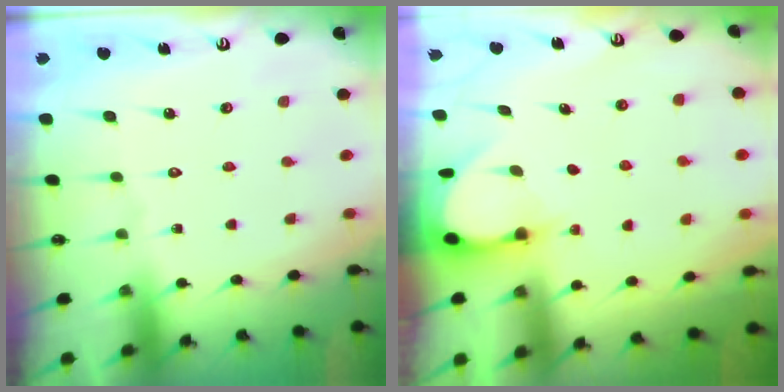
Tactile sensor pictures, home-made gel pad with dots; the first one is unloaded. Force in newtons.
{"total": 3.1, "press": 3.1, "slide": 0.3}